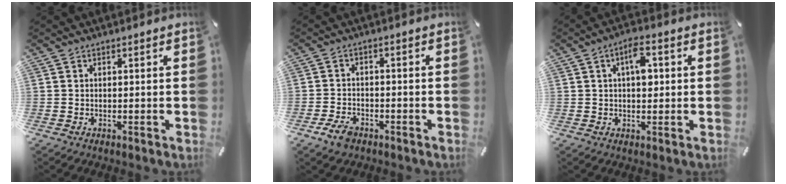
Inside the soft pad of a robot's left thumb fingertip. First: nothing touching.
{"total": 4.4, "force": [-2.9, 2.5, 2.2], "torque": [-0.053, 0.011, -0.057]}
{"total": 9.0, "force": [2.2, 5.3, 7.0], "torque": [-0.095, 0.001, 0.035]}